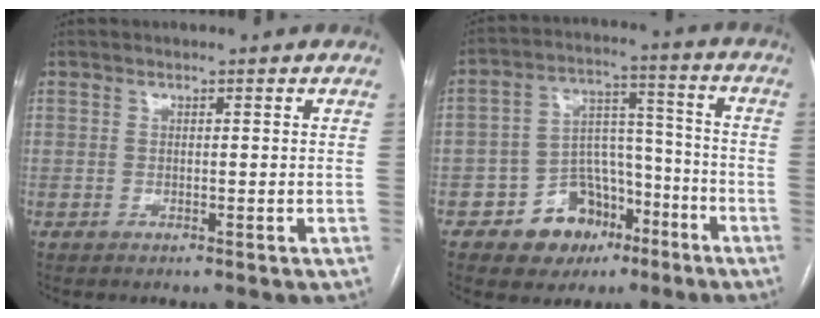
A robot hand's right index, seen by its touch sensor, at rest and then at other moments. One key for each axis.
{"total": 11.0, "fx": -6.0, "fy": 7.8, "fz": 4.8, "tx": -0.064, "ty": 0.033, "tz": -0.089}